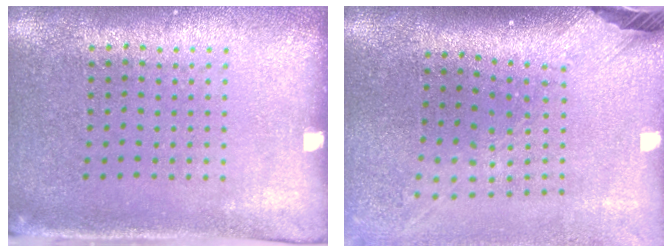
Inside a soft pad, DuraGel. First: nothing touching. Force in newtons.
{"total": 2.5, "press": 1.8, "slide": 1.7}